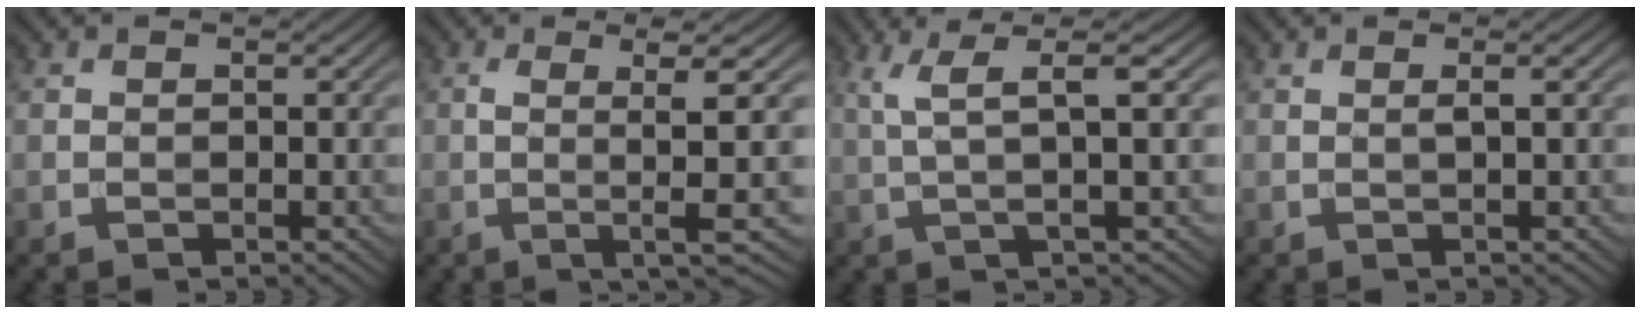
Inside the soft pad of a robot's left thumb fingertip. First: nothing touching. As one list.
[{"total": 6.1, "force": [0.0, 0.3, 6.1], "torque": [-0.115, 0.007, -0.003]}, {"total": 6.1, "force": [2.3, 0.7, 5.6], "torque": [-0.111, 0.020, 0.046]}, {"total": 1.4, "force": [0.3, 0.1, 1.4], "torque": [-0.028, 0.008, 0.000]}]